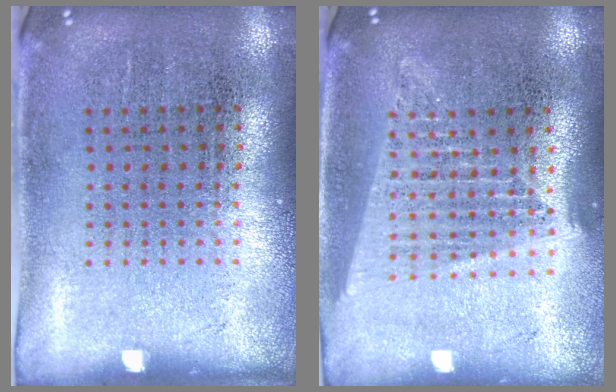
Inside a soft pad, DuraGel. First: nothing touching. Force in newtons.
{"total": 1.8, "press": 1.6, "slide": 0.8}